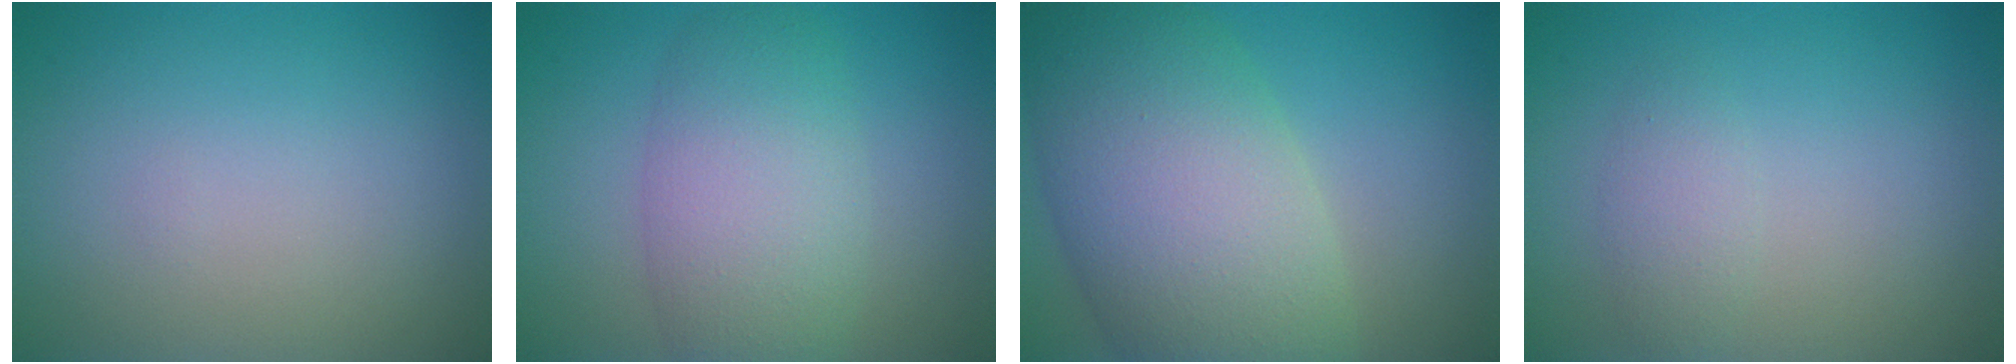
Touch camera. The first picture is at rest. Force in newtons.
{"total": 6.3, "press": 6.3, "slide": 0.3}
{"total": 11.7, "press": 11.7, "slide": 0.4}
{"total": 1.6, "press": 1.6, "slide": 0.1}